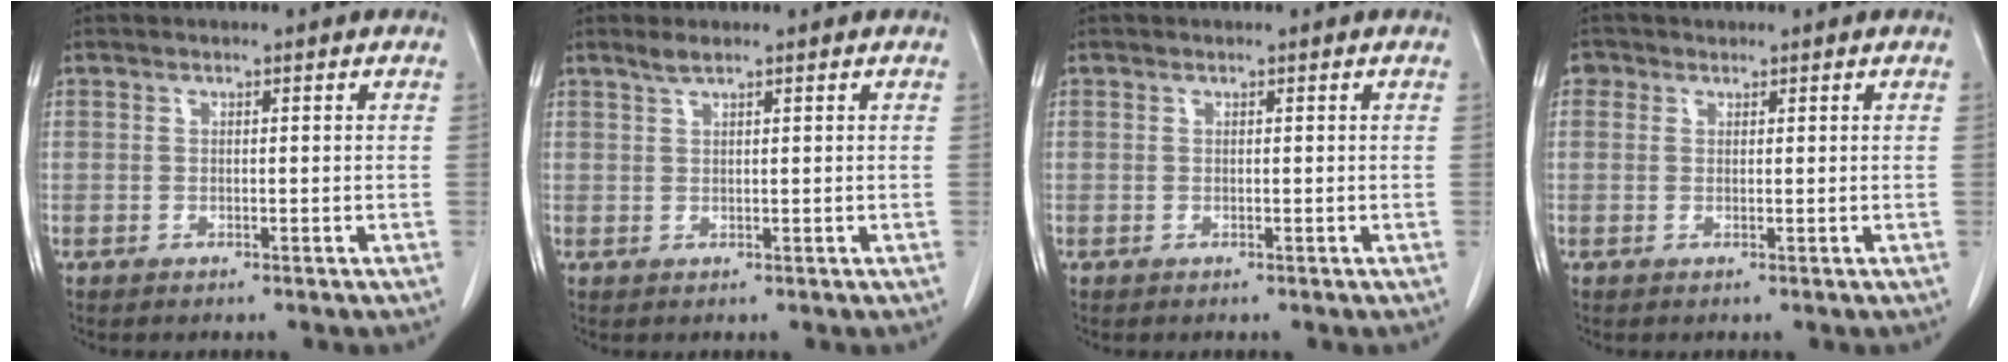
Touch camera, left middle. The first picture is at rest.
{"total": 1.3, "force": [1.1, 0.0, 0.7], "torque": [-0.018, 0.001, 0.025]}
{"total": 0.0}
{"total": 1.4, "force": [0.7, 1.2, 0.1], "torque": [0.006, 0.005, 0.007]}